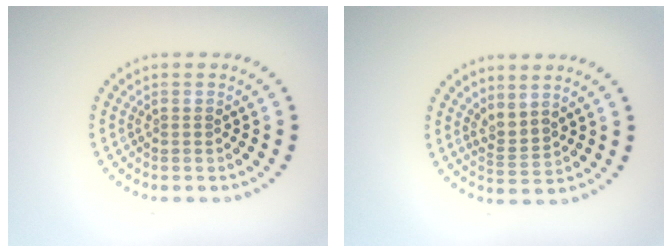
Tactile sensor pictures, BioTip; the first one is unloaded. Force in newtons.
{"total": 2.1, "press": 1.4, "slide": 1.6}